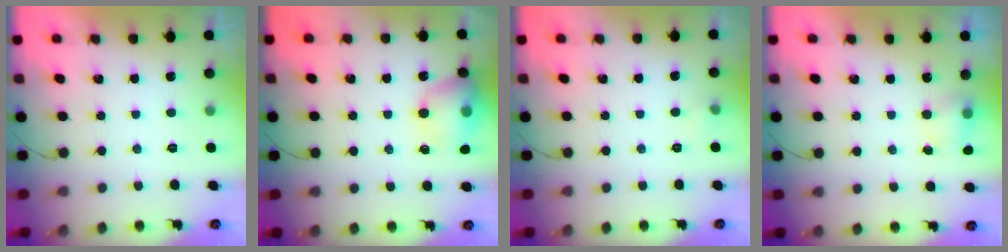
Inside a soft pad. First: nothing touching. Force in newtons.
{"total": 15.6, "press": 15.4, "slide": 2.1}
{"total": 3.1, "press": 2.5, "slide": 1.9}
{"total": 4.2, "press": 4.0, "slide": 1.0}